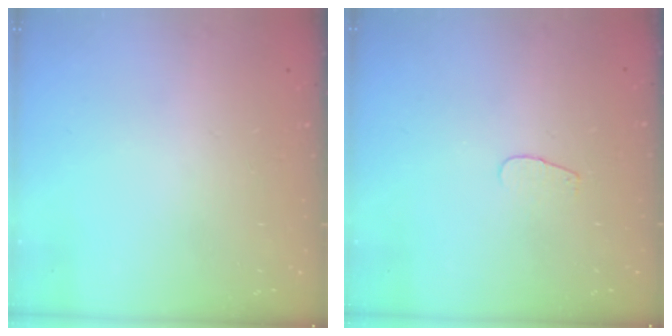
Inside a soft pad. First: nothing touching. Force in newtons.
{"total": 2.8, "press": 2.8, "slide": 0.2}